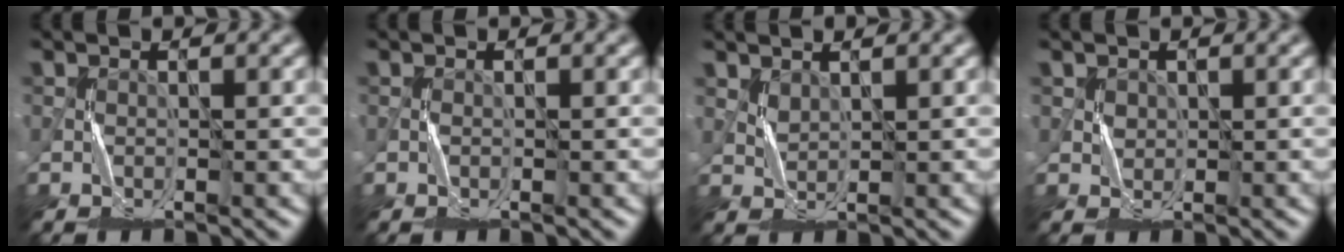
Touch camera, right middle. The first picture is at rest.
{"total": 0.0}
{"total": 1.0, "force": [0.9, 0.4, 0.4], "torque": [-0.013, 0.001, 0.025]}
{"total": 1.2, "force": [0.6, 1.0, 0.1], "torque": [-0.003, 0.002, 0.013]}